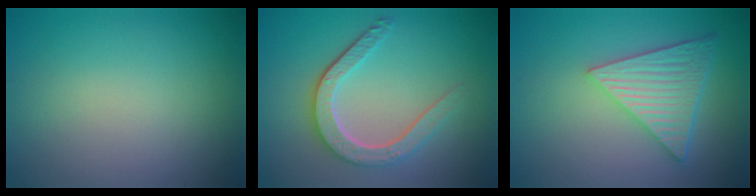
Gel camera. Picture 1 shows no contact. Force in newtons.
{"total": 4.7, "press": 3.6, "slide": 3.0}
{"total": 6.9, "press": 4.9, "slide": 4.8}